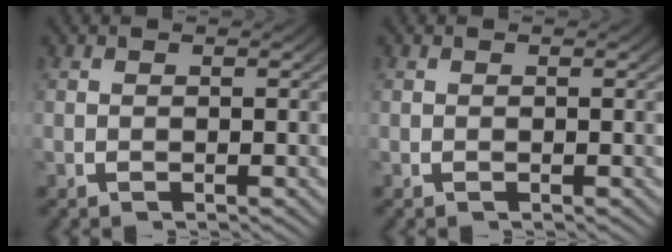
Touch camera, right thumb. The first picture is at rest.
{"total": 0.0}